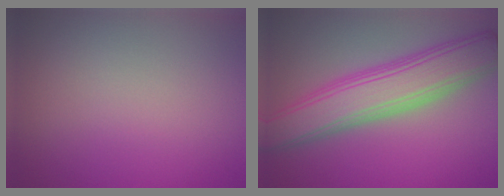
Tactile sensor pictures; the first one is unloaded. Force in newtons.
{"total": 7.7, "press": 7.6, "slide": 0.5}